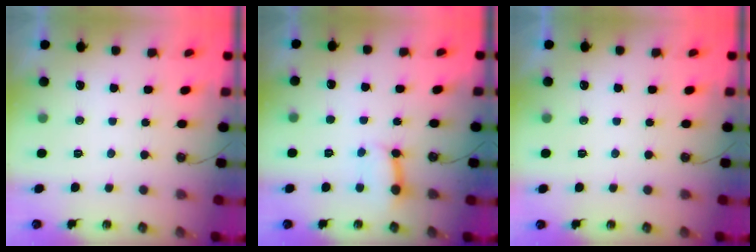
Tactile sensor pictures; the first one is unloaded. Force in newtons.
{"total": 6.8, "press": 6.8, "slide": 0.5}
{"total": 0.0}